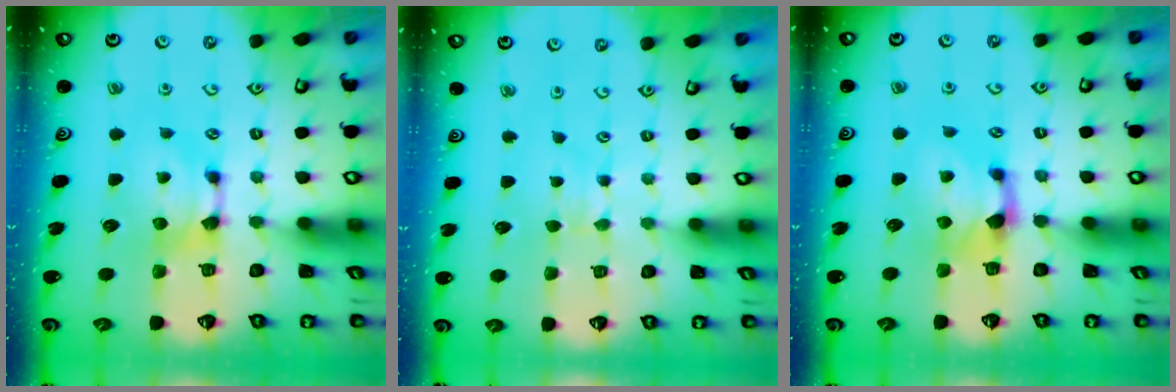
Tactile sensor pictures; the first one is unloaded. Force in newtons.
{"total": 2.8, "press": 2.8, "slide": 0.4}
{"total": 1.2, "press": 0.3, "slide": 1.2}